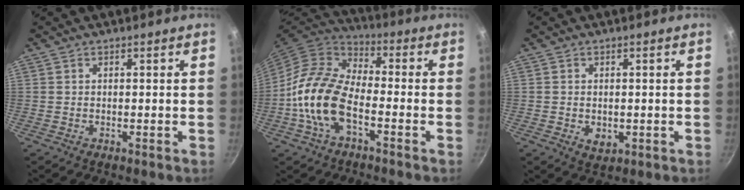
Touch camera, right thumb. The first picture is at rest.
{"total": 14.5, "force": [-4.3, 7.7, 11.5], "torque": [-0.199, 0.040, -0.095]}
{"total": 3.1, "force": [-0.4, 2.3, 2.0], "torque": [-0.031, -0.007, -0.002]}